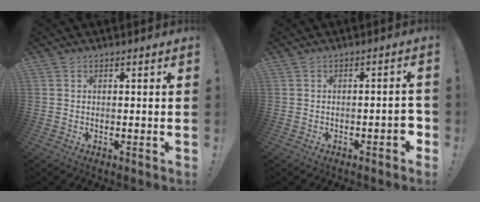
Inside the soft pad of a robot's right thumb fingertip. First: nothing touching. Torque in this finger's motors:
{"motor_torque": [0.77, 0.38, 0.15, -0.54, -0.01]}